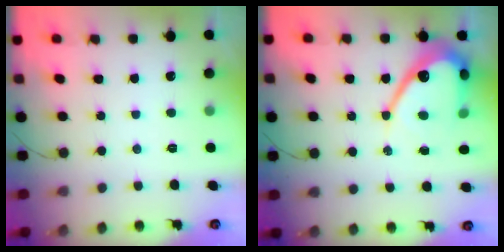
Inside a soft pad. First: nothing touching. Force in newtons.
{"total": 11.5, "press": 11.5, "slide": 1.0}